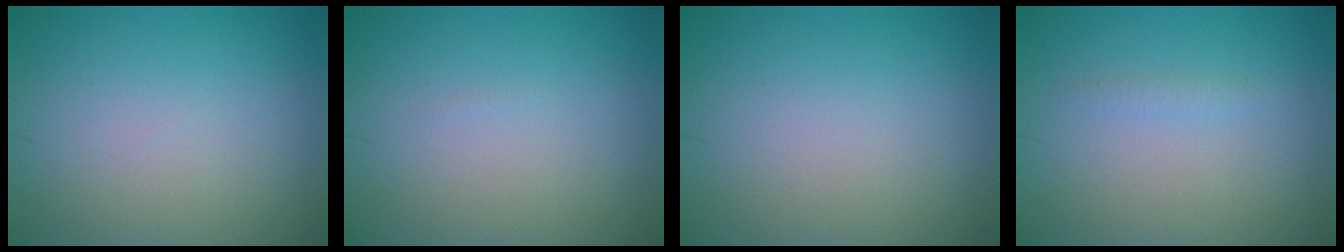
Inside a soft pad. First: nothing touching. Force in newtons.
{"total": 0.0}
{"total": 0.0}
{"total": 0.7, "press": 0.7, "slide": 0.1}